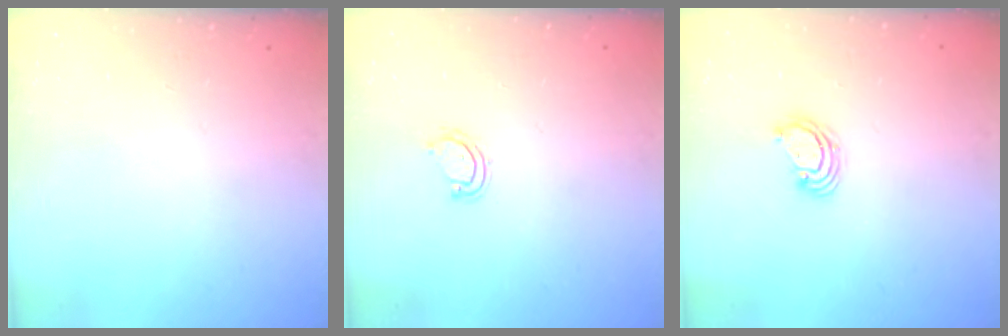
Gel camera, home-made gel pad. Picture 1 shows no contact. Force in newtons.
{"total": 3.3, "press": 3.3, "slide": 0.2}
{"total": 3.3, "press": 3.3, "slide": 0.4}